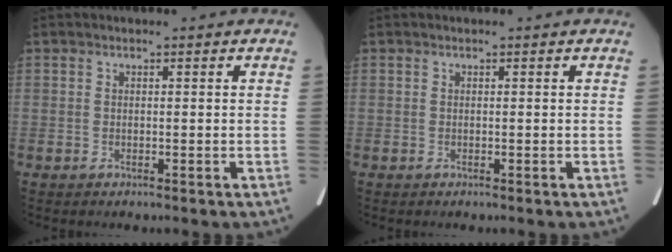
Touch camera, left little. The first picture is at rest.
{"total": 0.0}